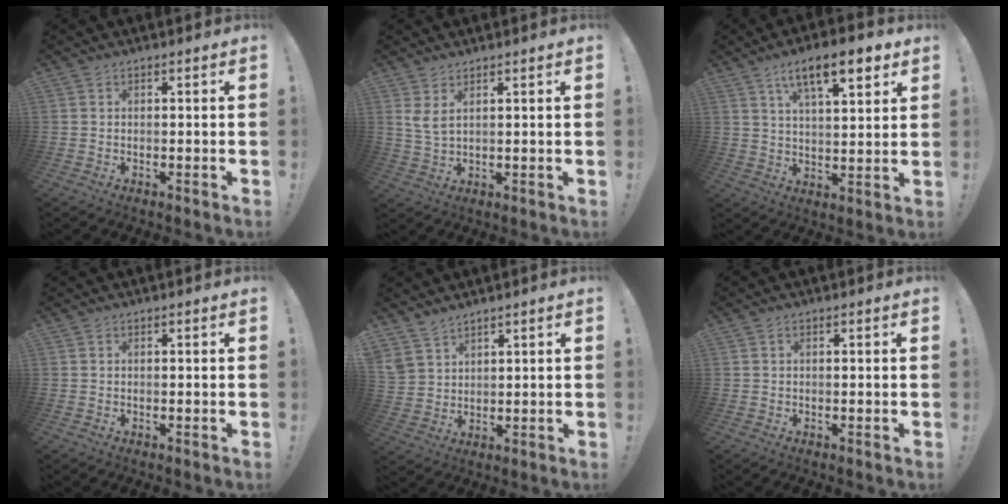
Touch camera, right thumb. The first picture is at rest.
{"total": 4.2, "force": [2.3, 1.0, 3.3], "torque": [-0.060, -0.008, 0.041]}
{"total": 12.9, "force": [7.2, 4.0, 9.9], "torque": [-0.152, -0.026, 0.115]}
{"total": 0.0}
{"total": 5.3, "force": [4.5, 2.7, 1.1], "torque": [-0.027, -0.027, 0.089]}
{"total": 0.0}